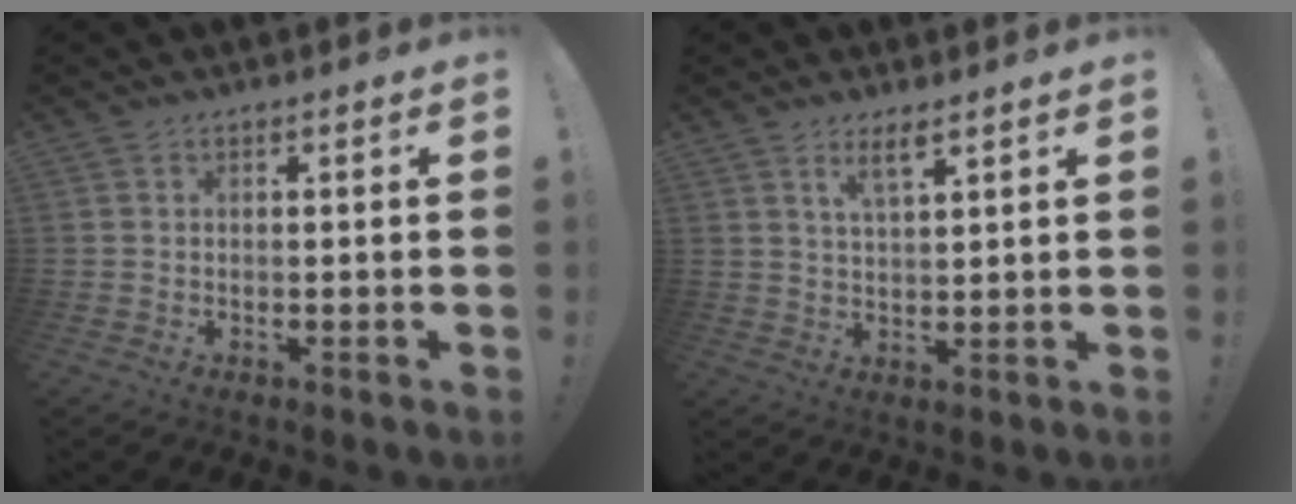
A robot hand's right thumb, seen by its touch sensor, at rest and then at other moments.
{"total": 5.0, "force": [3.4, 1.1, 3.6], "torque": [-0.068, -0.013, 0.058]}